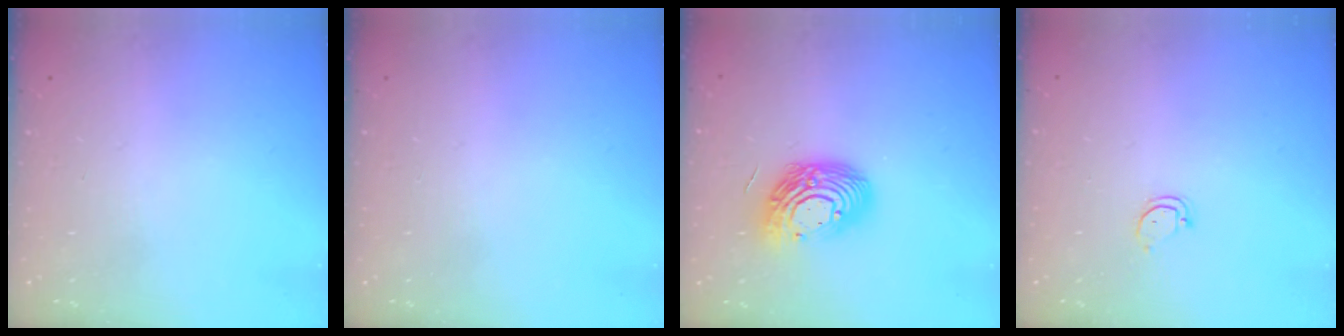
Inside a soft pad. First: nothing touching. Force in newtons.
{"total": 0.0}
{"total": 14.2, "press": 14.1, "slide": 1.2}
{"total": 3.5, "press": 3.5, "slide": 0.4}